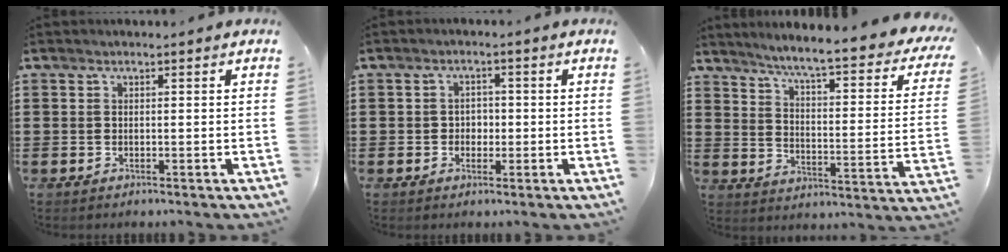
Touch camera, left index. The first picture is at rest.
{"total": 2.0, "force": [-0.4, 1.8, 0.8], "torque": [-0.021, 0.006, -0.012]}
{"total": 5.7, "force": [4.5, -0.7, 3.3], "torque": [-0.078, -0.047, 0.064]}